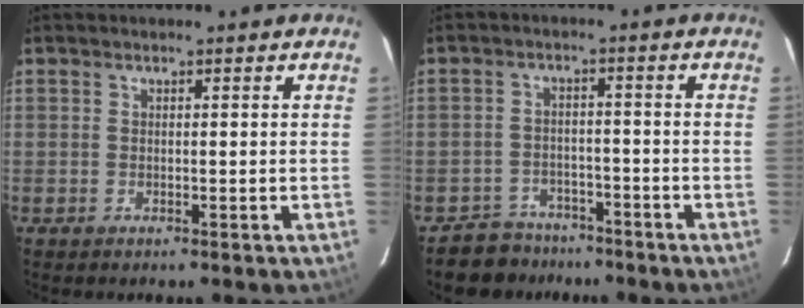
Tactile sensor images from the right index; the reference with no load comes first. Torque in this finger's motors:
{"motor_torque": [0.07, -0.16, -0.30, -0.20]}